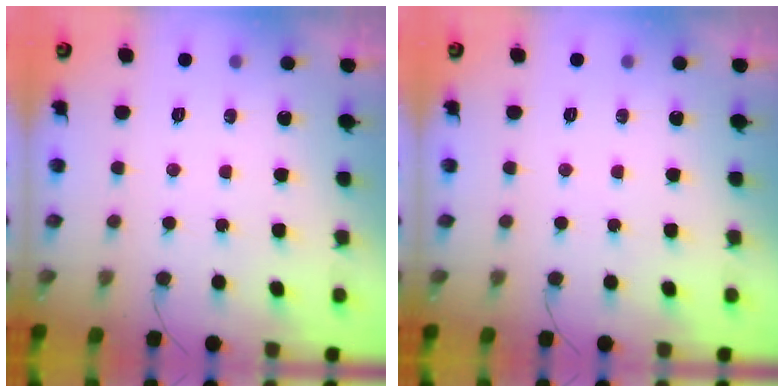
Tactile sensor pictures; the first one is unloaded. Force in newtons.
{"total": 0.0}